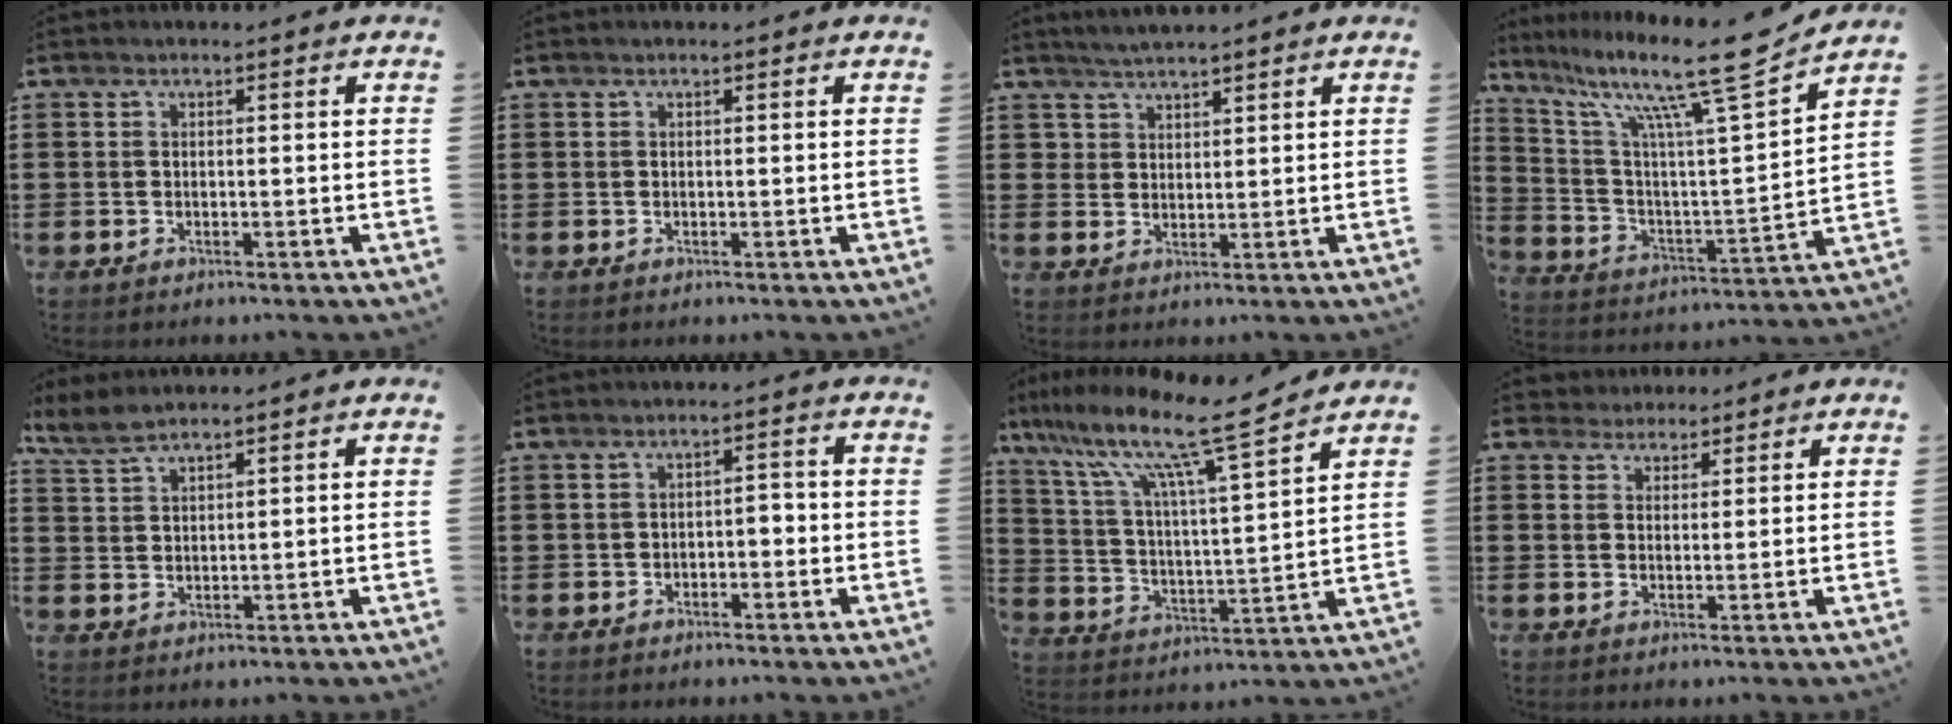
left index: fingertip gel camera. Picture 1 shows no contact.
{"total": 0.0}
{"total": 2.7, "force": [2.6, 0.7, 0.2], "torque": [-0.010, -0.001, 0.049]}
{"total": 14.8, "force": [10.9, 1.2, 10.0], "torque": [-0.205, -0.065, 0.167]}
{"total": 3.2, "force": [2.7, 0.8, 1.5], "torque": [-0.038, -0.002, 0.051]}
{"total": 1.9, "force": [-1.2, 1.0, 1.2], "torque": [-0.028, 0.004, -0.027]}
{"total": 12.8, "force": [9.8, 0.8, 8.2], "torque": [-0.185, -0.055, 0.159]}
{"total": 2.8, "force": [2.3, 1.5, -0.2], "torque": [-0.009, 0.006, 0.045]}